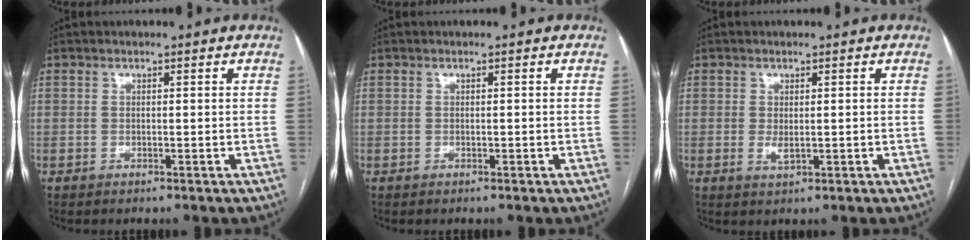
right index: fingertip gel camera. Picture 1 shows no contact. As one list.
[{"total": 0.0}, {"total": 1.5, "force": [0.0, 0.6, 1.3], "torque": [-0.025, -0.006, 0.006]}]